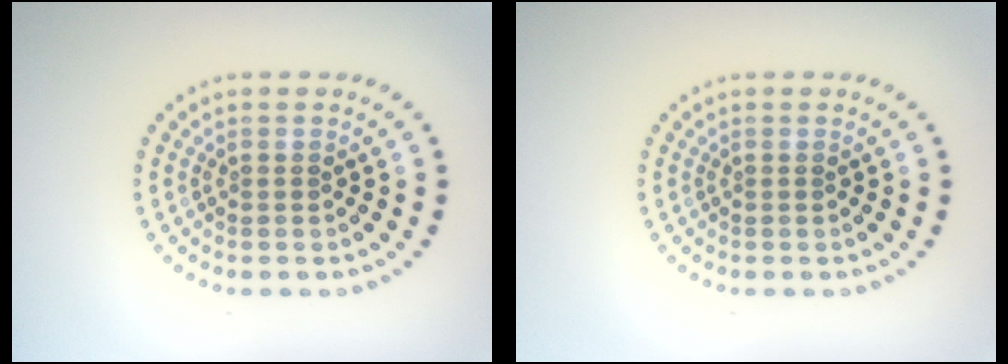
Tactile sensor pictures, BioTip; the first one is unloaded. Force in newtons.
{"total": 0.0}